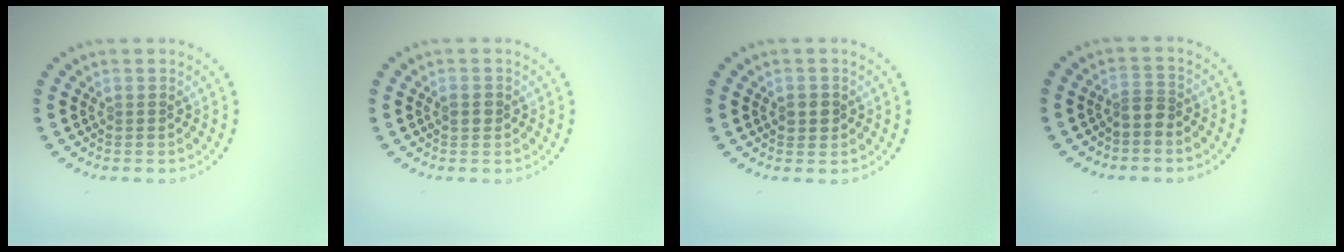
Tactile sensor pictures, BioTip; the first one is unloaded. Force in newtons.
{"total": 1.2, "press": 1.2, "slide": 0.0}
{"total": 1.5, "press": 1.4, "slide": 0.4}
{"total": 1.5, "press": 1.2, "slide": 1.0}